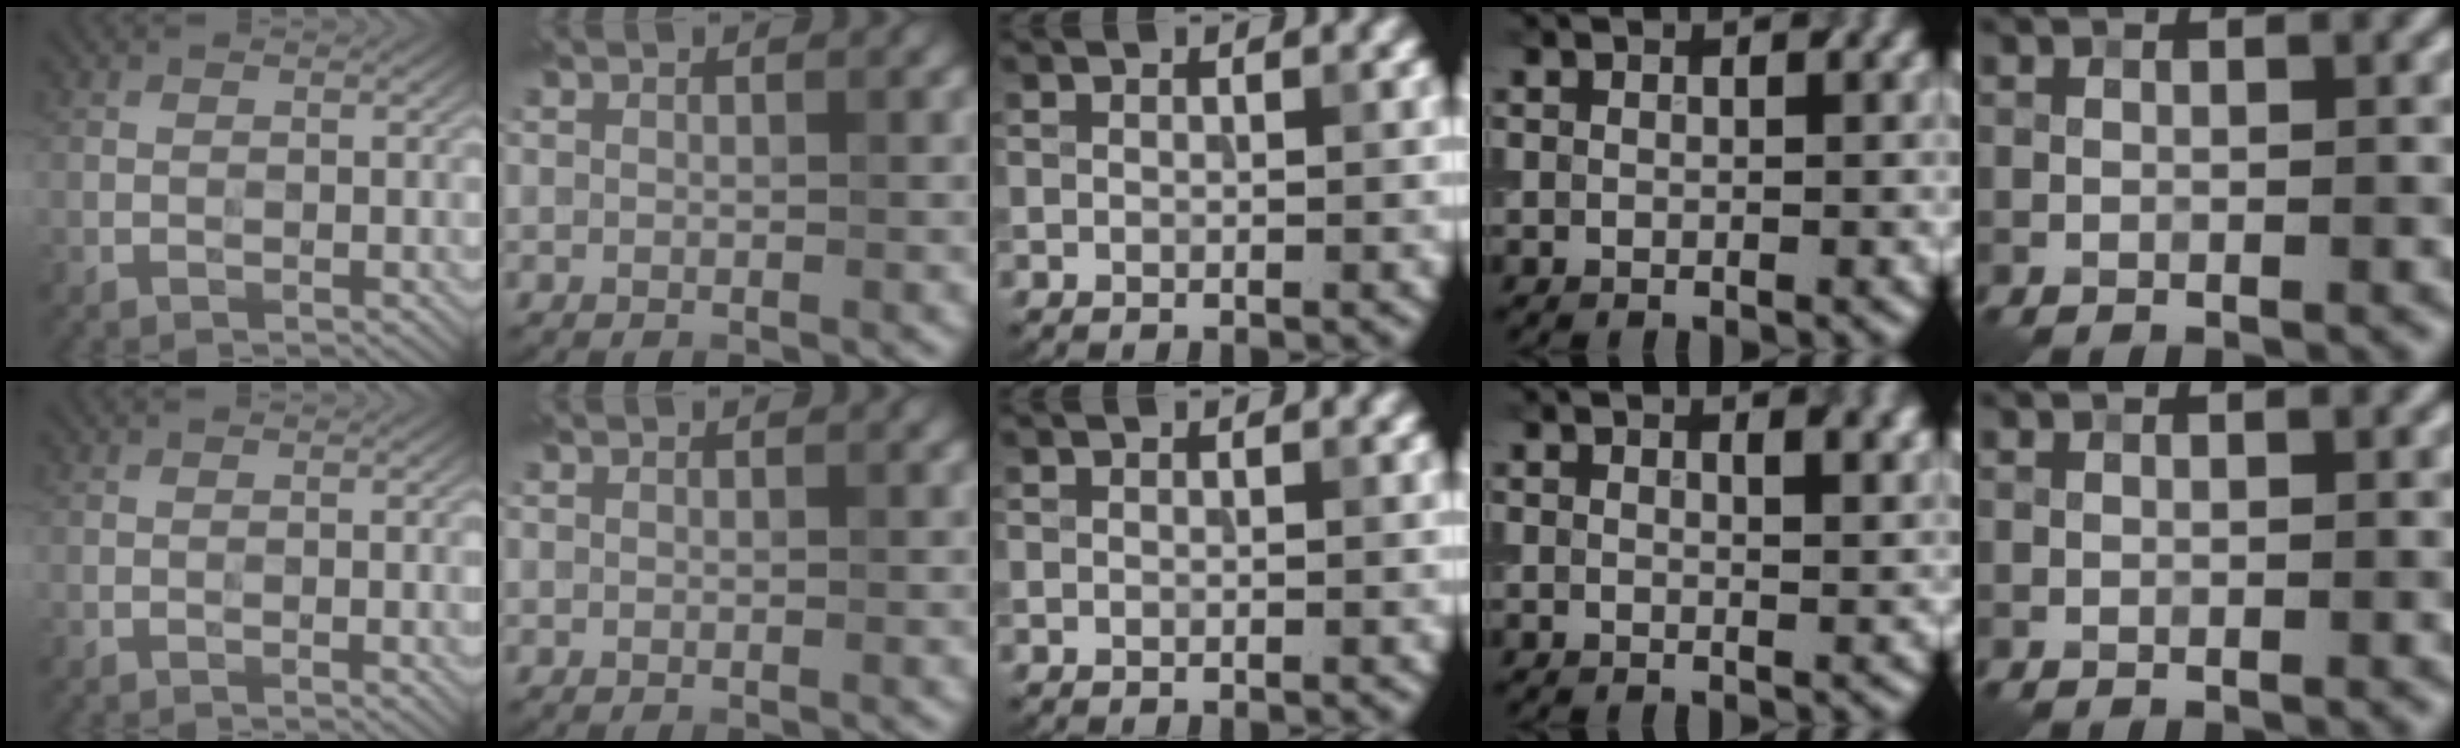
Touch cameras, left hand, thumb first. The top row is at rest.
{"thumb": {"total": 1.7, "force": [-0.1, 0.3, 1.7], "torque": [-0.023, -0.002, -0.001]}, "ring": {"total": 2.1, "force": [1.2, 0.8, 1.5], "torque": [-0.018, 0.000, 0.020]}}